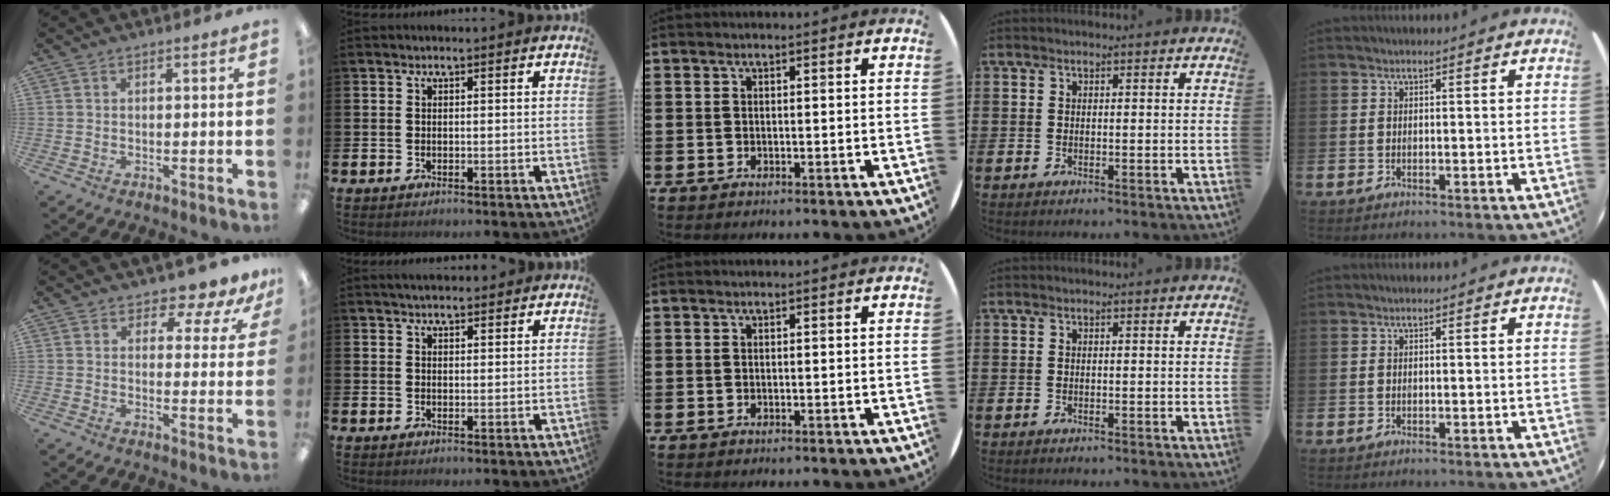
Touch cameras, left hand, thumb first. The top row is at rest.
{"thumb": {"total": 5.7, "force": [4.8, 2.3, 2.1], "torque": [-0.028, -0.034, 0.082]}, "index": {"total": 2.6, "force": [2.4, 0.6, 0.5], "torque": [-0.007, -0.006, 0.042]}}